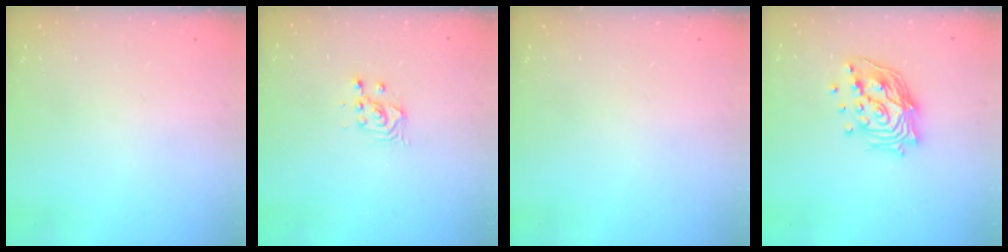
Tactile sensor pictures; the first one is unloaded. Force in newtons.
{"total": 2.8, "press": 2.8, "slide": 0.1}
{"total": 0.0}
{"total": 17.1, "press": 17.1, "slide": 1.3}